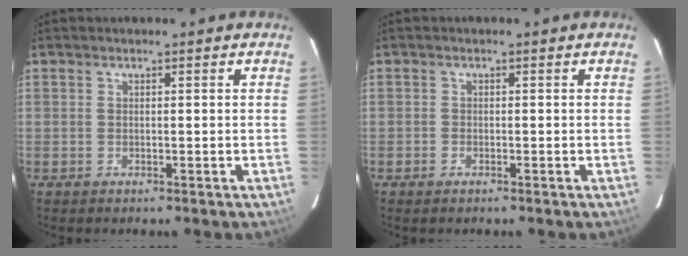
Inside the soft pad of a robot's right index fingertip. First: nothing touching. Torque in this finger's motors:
{"motor_torque": [0.16, -0.15, -0.05, 0.01]}